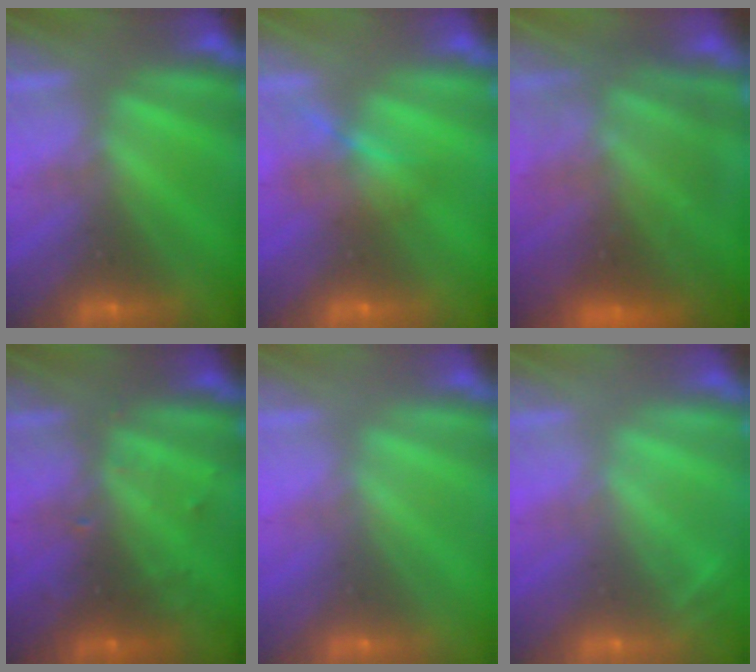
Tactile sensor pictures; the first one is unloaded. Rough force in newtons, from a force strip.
{"total": 1.6}
{"total": 9.0}
{"total": 3.0}
{"total": 3.3}
{"total": 2.0}